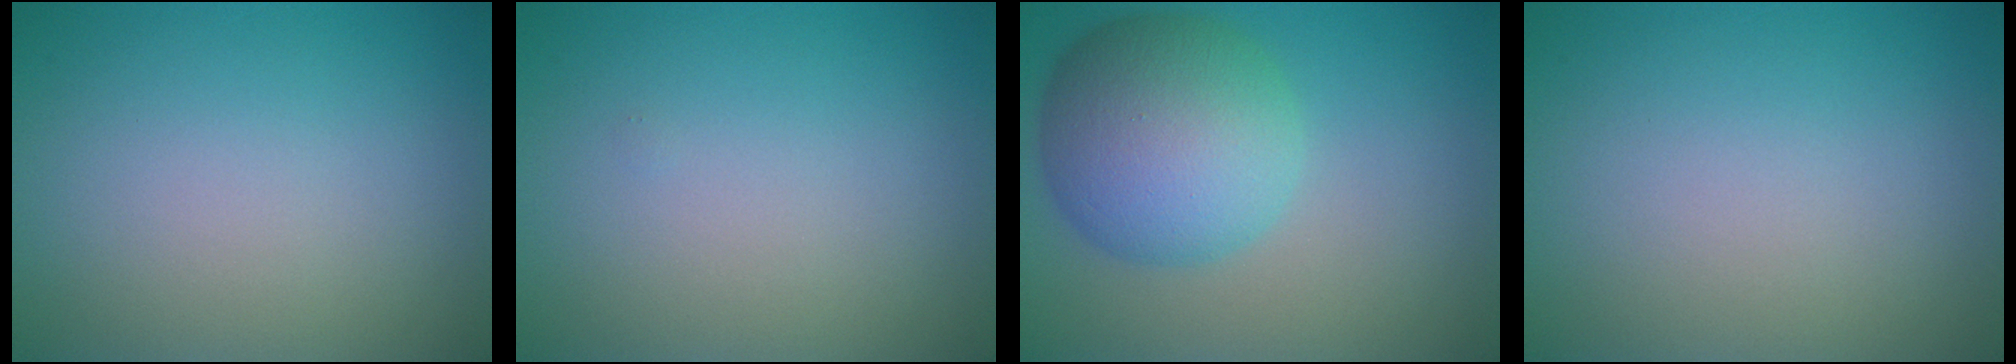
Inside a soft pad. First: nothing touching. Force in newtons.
{"total": 0.0}
{"total": 8.5, "press": 8.5, "slide": 0.1}
{"total": 0.0}